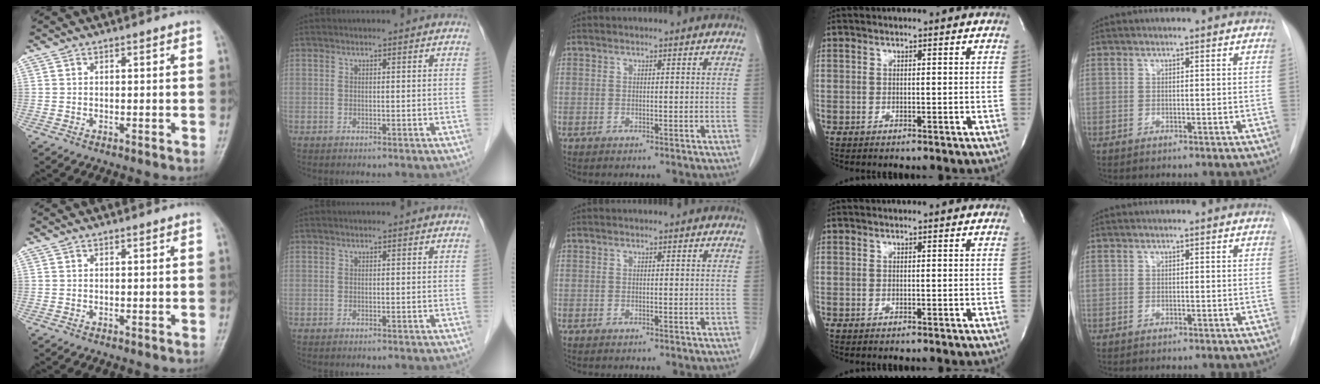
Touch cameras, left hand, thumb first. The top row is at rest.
{}